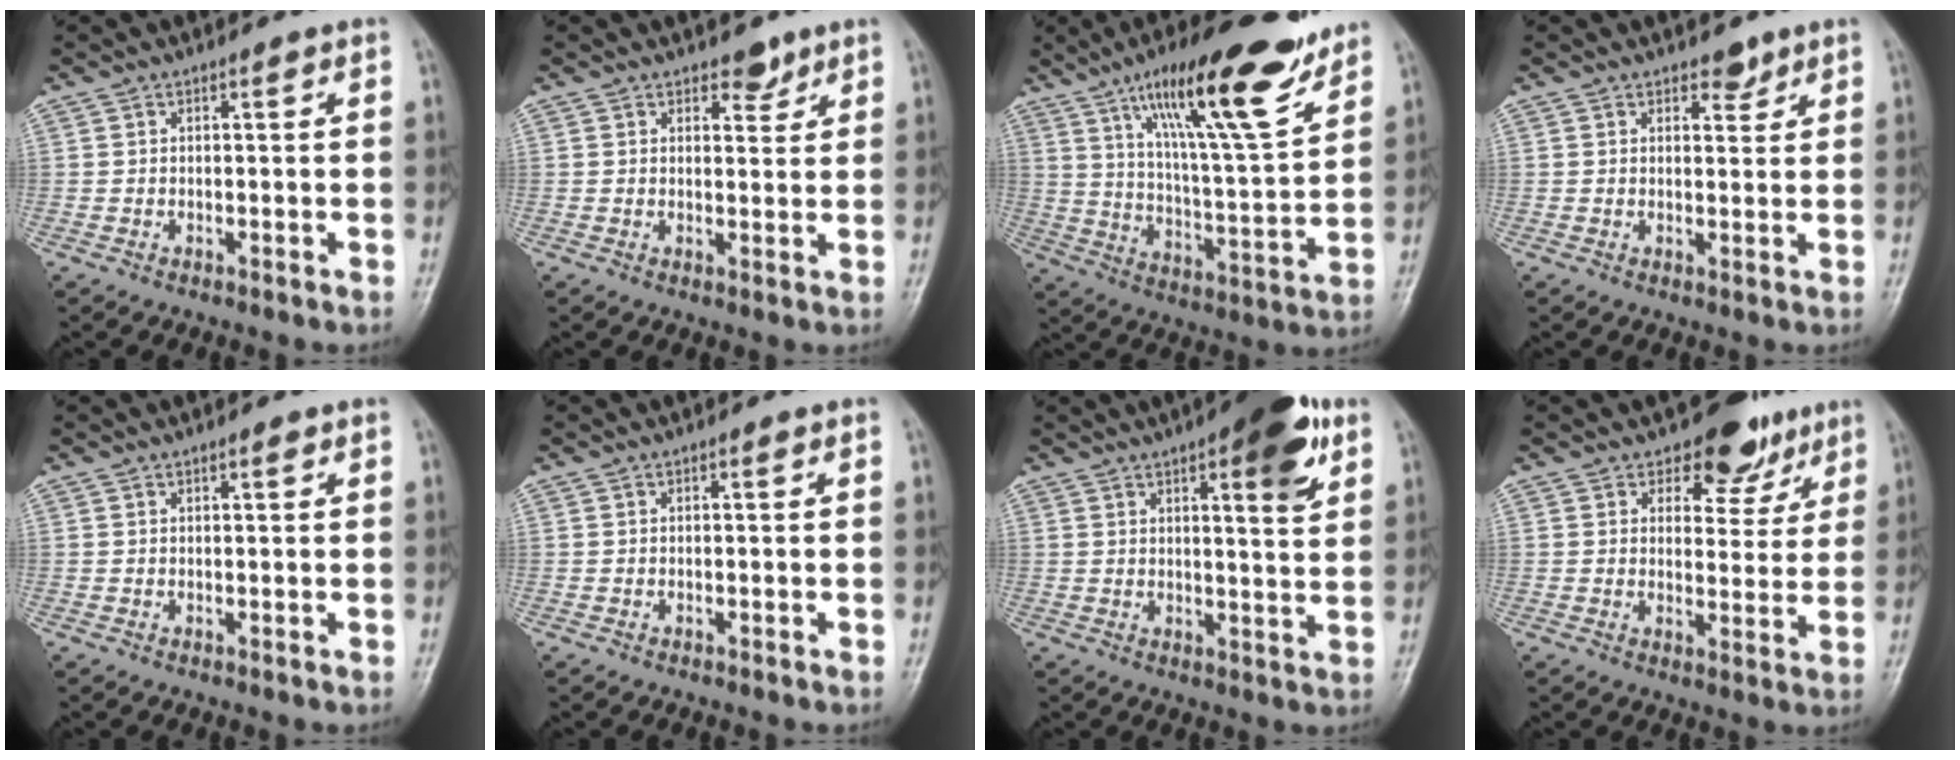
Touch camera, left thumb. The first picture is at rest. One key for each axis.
{"total": 2.9, "fx": 2.1, "fy": 1.6, "fz": 1.2, "tx": 0.003, "ty": -0.013, "tz": 0.031}
{"total": 20.8, "fx": 13.3, "fy": 4.4, "fz": 15.4, "tx": -0.220, "ty": -0.060, "tz": 0.221}
{"total": 2.5, "fx": 1.8, "fy": 1.3, "fz": 1.0, "tx": 0.005, "ty": -0.011, "tz": 0.025}
{"total": 1.0, "fx": 0.6, "fy": 0.3, "fz": 0.7, "tx": -0.009, "ty": -0.001, "tz": 0.009}
{"total": 0.0}
{"total": 11.7, "fx": 5.8, "fy": 3.5, "fz": 9.5, "tx": -0.106, "ty": -0.020, "tz": 0.072}
{"total": 8.6, "fx": 5.9, "fy": 5.3, "fz": 3.2, "tx": 0.001, "ty": -0.031, "tz": 0.076}